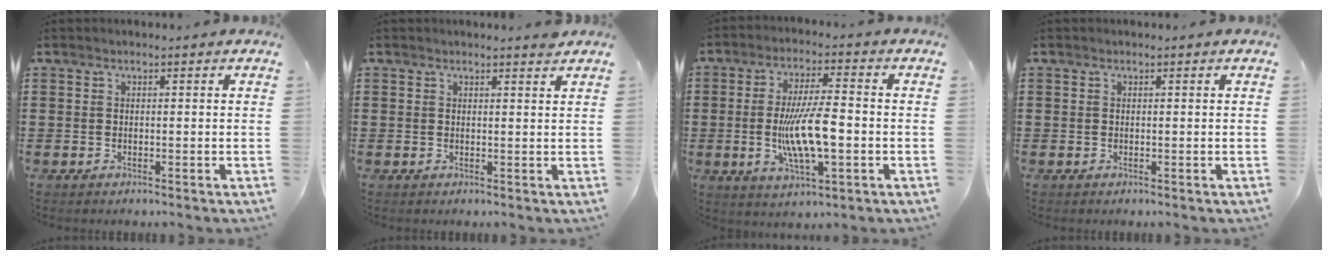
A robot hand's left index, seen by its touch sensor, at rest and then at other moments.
{"total": 1.4, "force": [1.3, -0.1, 0.6], "torque": [-0.006, -0.005, 0.023]}
{"total": 9.9, "force": [-1.7, 2.9, 9.3], "torque": [-0.182, -0.002, -0.032]}
{"total": 0.0}